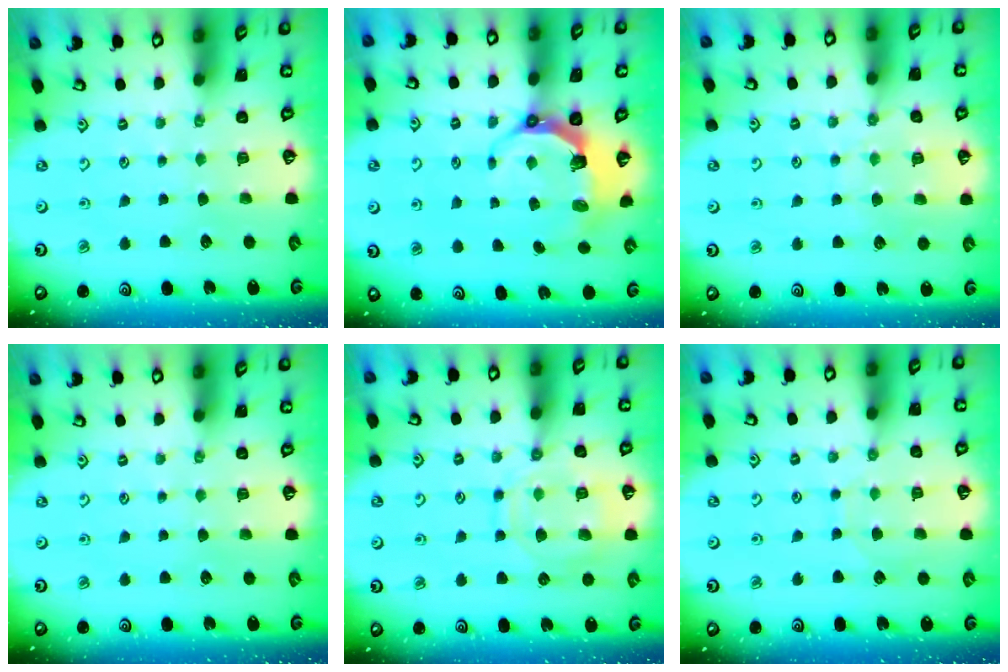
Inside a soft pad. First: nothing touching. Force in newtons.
{"total": 6.0, "press": 4.6, "slide": 3.9}
{"total": 8.7, "press": 8.7, "slide": 0.8}
{"total": 0.0}
{"total": 13.4, "press": 13.4, "slide": 1.3}
{"total": 5.1, "press": 5.0, "slide": 0.5}